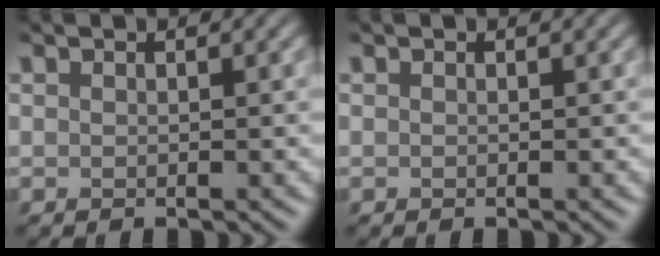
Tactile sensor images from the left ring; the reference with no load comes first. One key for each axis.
{"total": 0.0}